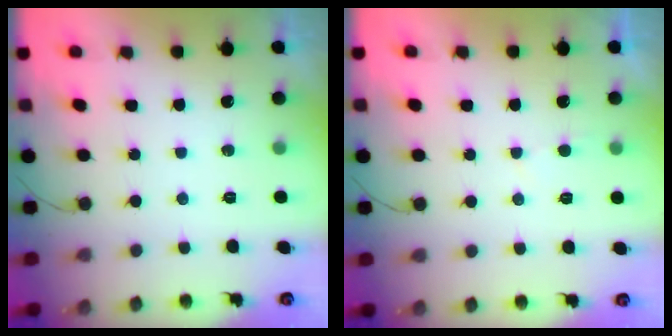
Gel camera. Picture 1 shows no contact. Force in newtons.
{"total": 1.7, "press": 1.6, "slide": 0.2}